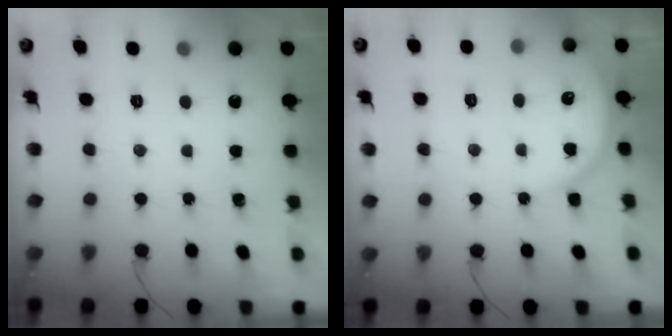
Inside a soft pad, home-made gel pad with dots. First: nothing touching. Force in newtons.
{"total": 5.8, "press": 5.8, "slide": 0.3}